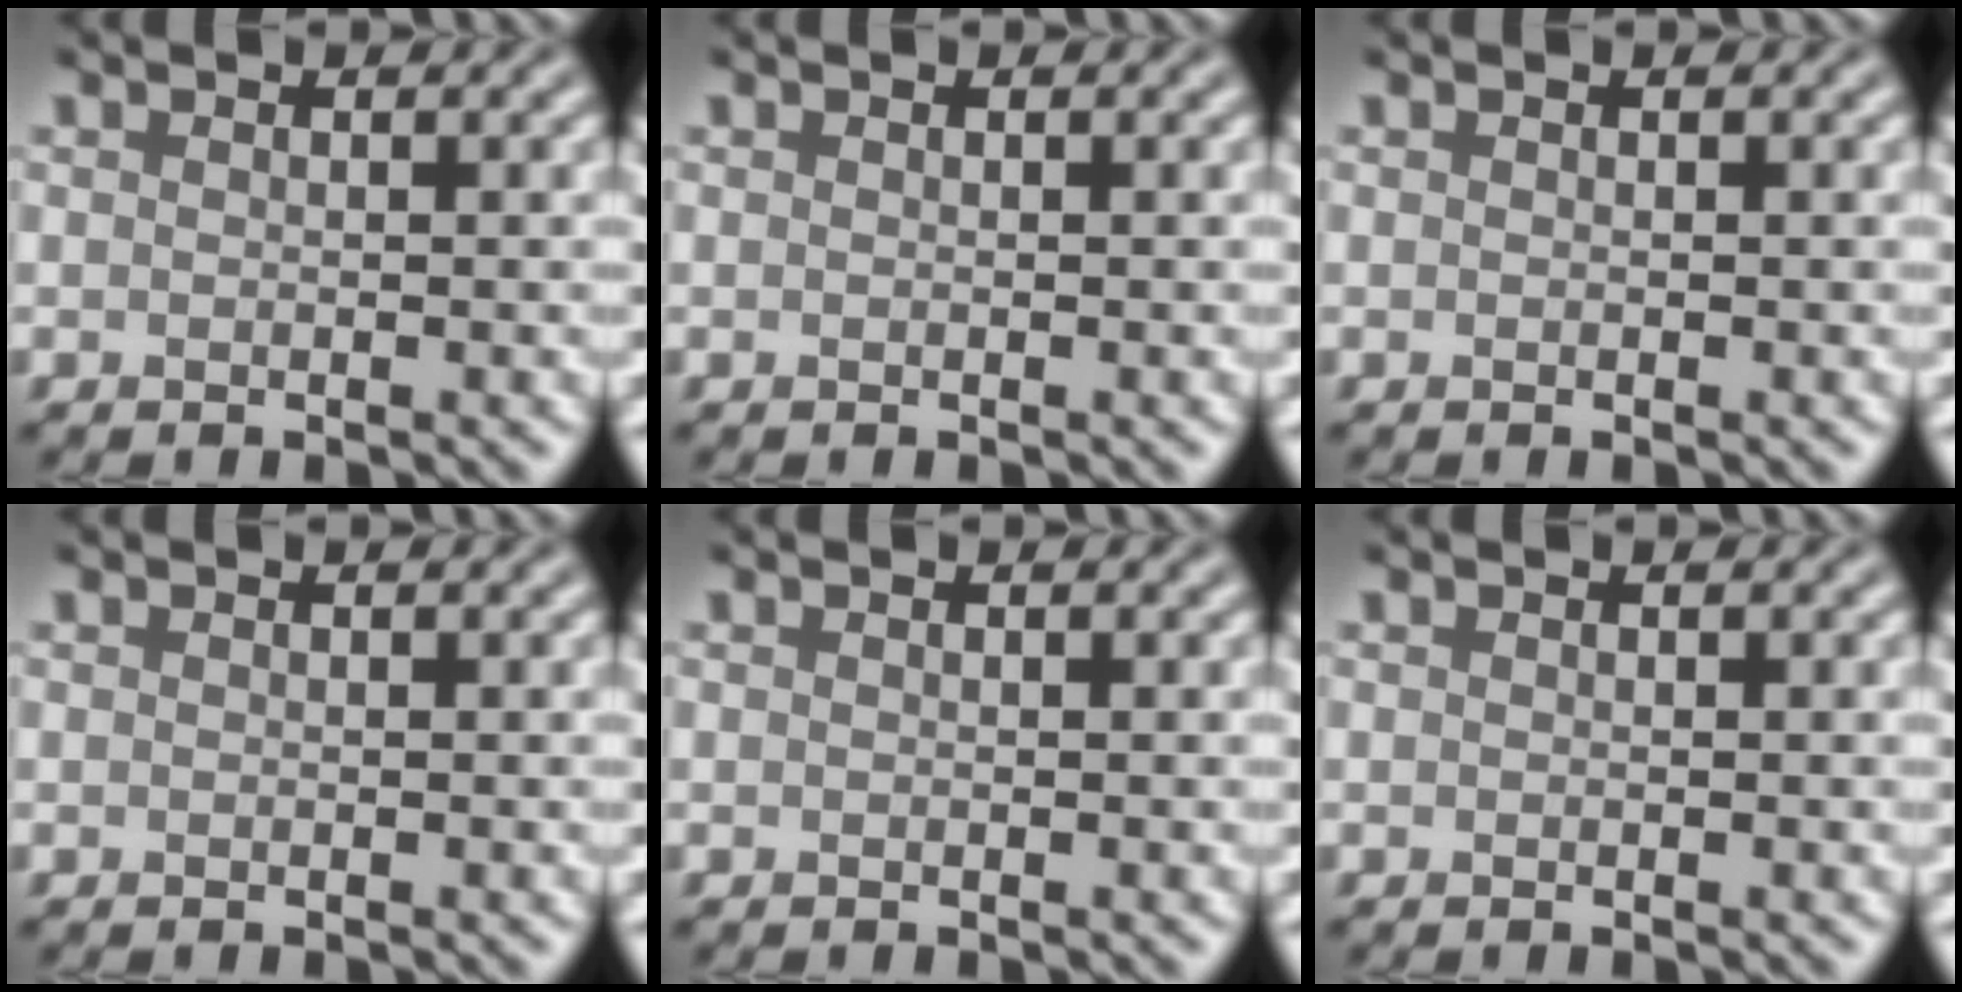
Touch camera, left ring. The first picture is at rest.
{"total": 0.0}
{"total": 0.0}
{"total": 0.0}
{"total": 0.0}
{"total": 0.0}